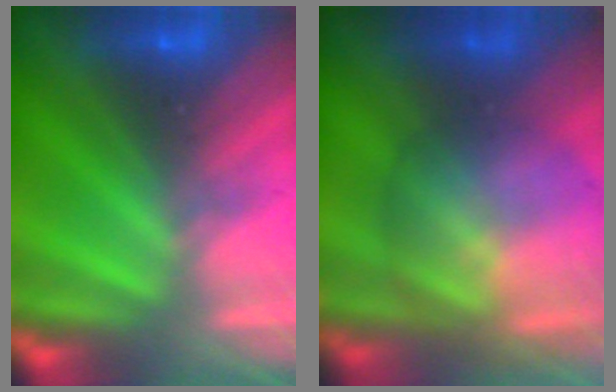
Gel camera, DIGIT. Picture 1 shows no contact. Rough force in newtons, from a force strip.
{"total": 6.8}